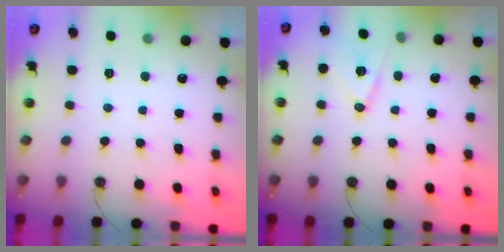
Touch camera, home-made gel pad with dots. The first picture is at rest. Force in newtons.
{"total": 10.7, "press": 9.9, "slide": 3.9}